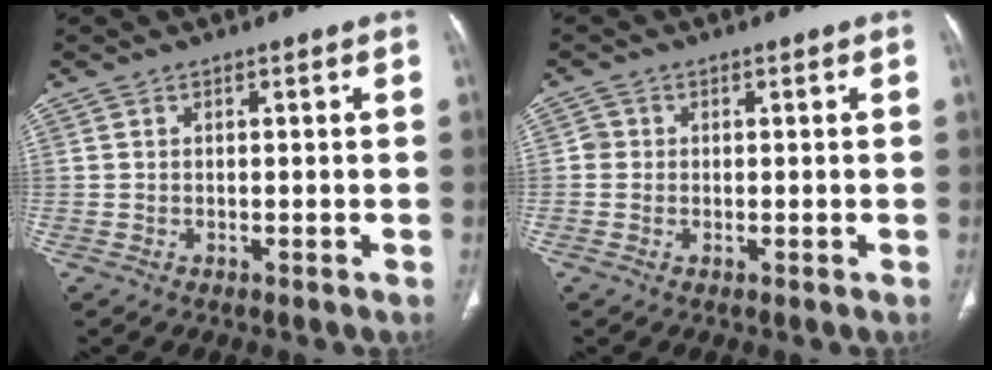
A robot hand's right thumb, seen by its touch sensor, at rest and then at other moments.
{"total": 1.4, "force": [0.0, 1.4, 0.4], "torque": [0.001, 0.004, -0.004]}